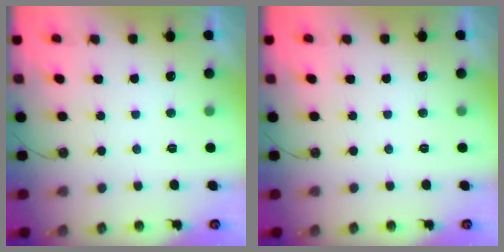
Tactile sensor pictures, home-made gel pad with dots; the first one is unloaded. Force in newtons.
{"total": 0.0}